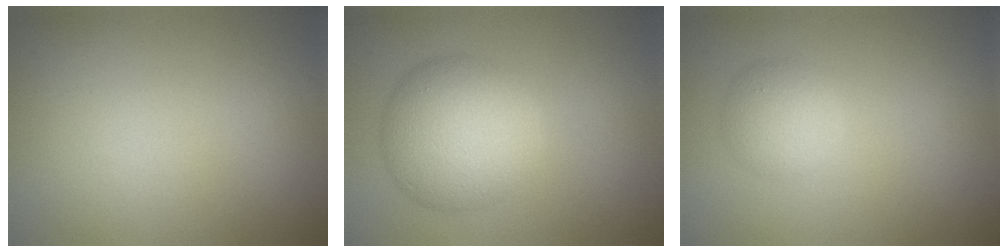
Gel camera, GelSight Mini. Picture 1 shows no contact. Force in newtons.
{"total": 6.9, "press": 6.9, "slide": 0.3}
{"total": 2.5, "press": 2.5, "slide": 0.1}